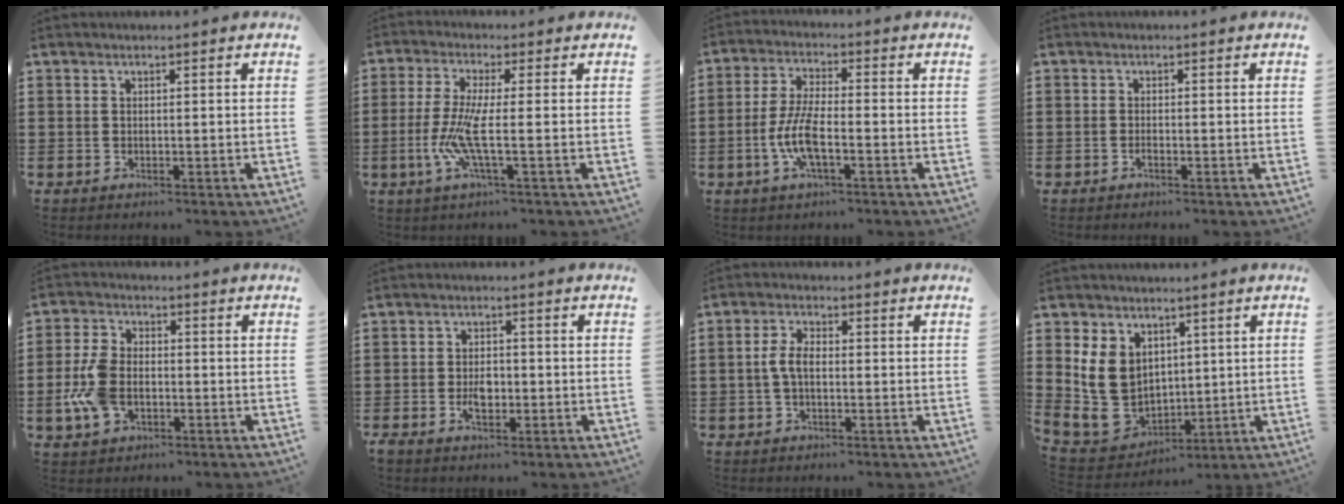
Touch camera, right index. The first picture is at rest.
{"total": 6.3, "force": [-1.0, 0.9, 6.2], "torque": [-0.137, -0.017, -0.025]}
{"total": 6.9, "force": [-2.2, 2.0, 6.2], "torque": [-0.146, -0.012, -0.047]}
{"total": 0.6, "force": [-0.5, 0.1, 0.3], "torque": [-0.007, -0.003, -0.008]}
{"total": 7.5, "force": [-1.8, 4.5, 5.7], "torque": [-0.146, -0.002, -0.040]}
{"total": 3.3, "force": [-0.9, 1.9, 2.5], "torque": [-0.048, 0.003, -0.015]}
{"total": 3.9, "force": [-0.5, 1.9, 3.3], "torque": [-0.084, -0.003, -0.017]}
{"total": 10.4, "force": [1.9, 8.7, 5.4], "torque": [-0.156, 0.001, 0.038]}